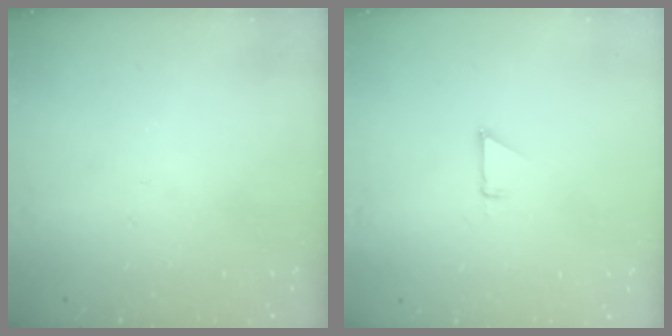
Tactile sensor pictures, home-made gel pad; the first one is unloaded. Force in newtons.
{"total": 1.9, "press": 1.9, "slide": 0.0}